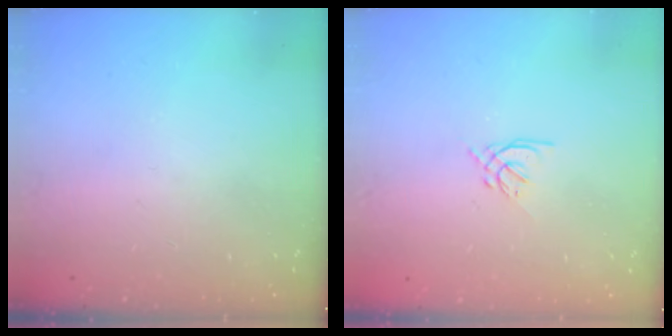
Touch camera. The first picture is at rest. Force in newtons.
{"total": 1.3, "press": 1.1, "slide": 0.6}